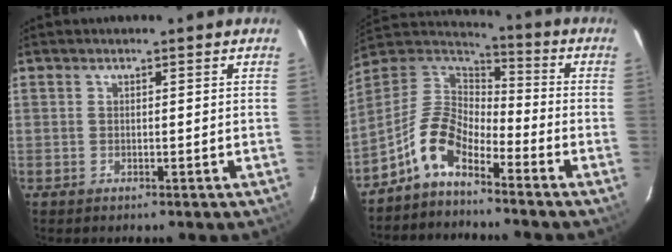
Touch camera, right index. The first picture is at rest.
{"total": 10.3, "force": [-6.5, 4.4, 6.6], "torque": [-0.145, 0.026, -0.141]}